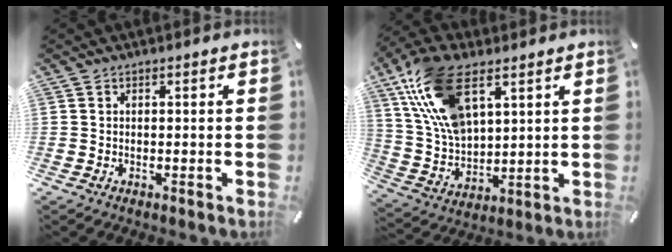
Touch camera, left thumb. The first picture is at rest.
{"total": 16.3, "force": [8.7, 8.6, 10.8], "torque": [-0.264, -0.023, 0.154]}